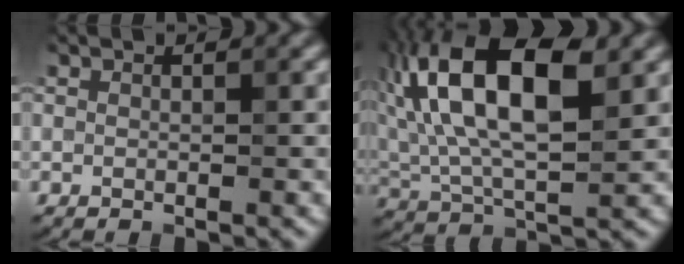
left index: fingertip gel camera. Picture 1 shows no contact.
{"total": 12.8, "force": [3.4, 6.1, 10.7], "torque": [-0.192, 0.022, 0.055]}